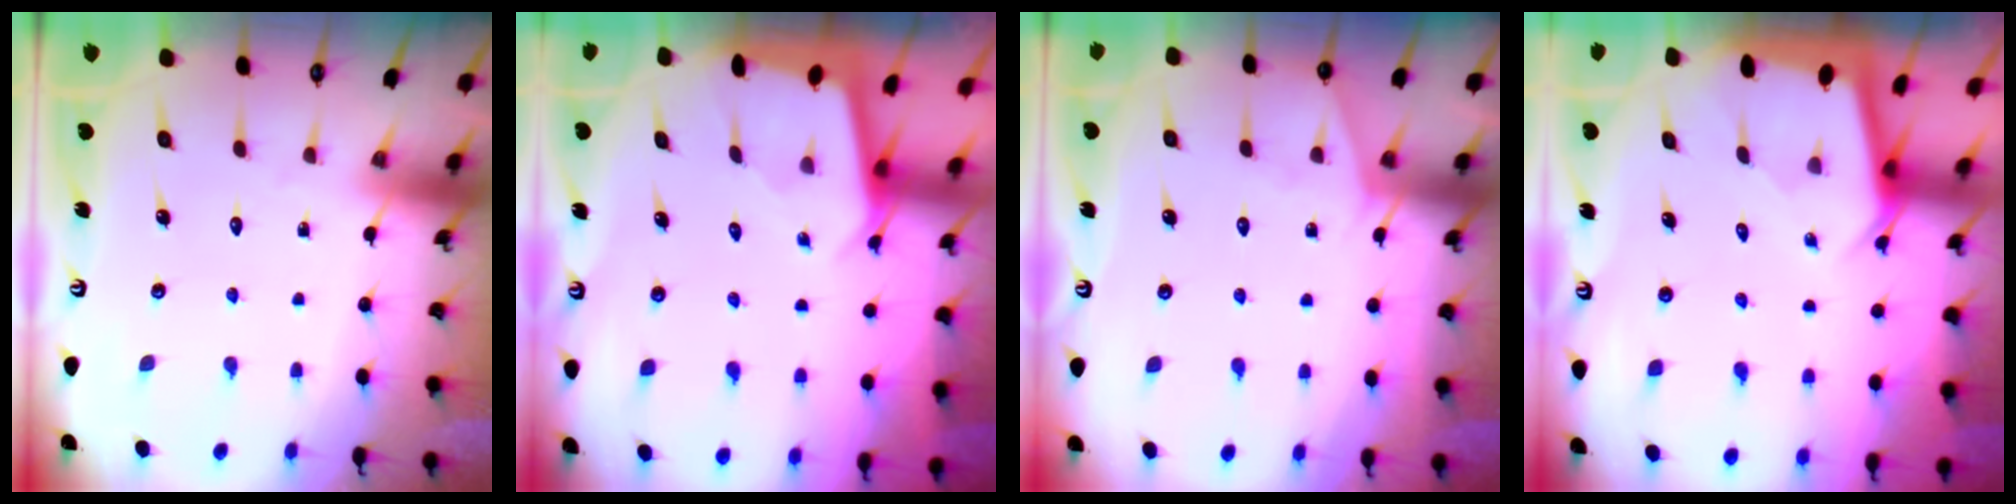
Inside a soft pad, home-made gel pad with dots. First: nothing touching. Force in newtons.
{"total": 1.8, "press": 1.8, "slide": 0.2}
{"total": 5.7, "press": 5.7, "slide": 0.7}
{"total": 2.3, "press": 2.3, "slide": 0.1}